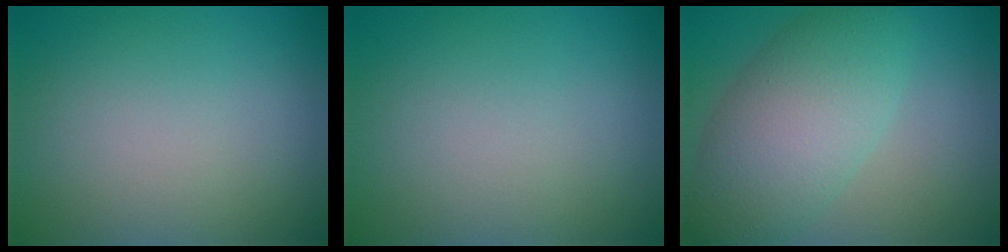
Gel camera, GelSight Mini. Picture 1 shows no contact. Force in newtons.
{"total": 0.0}
{"total": 7.0, "press": 7.0, "slide": 0.2}